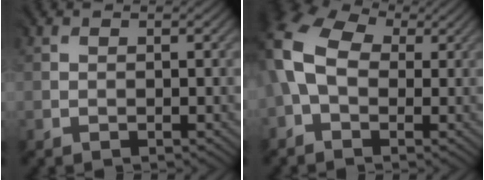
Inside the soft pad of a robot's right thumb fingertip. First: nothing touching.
{"total": 11.3, "force": [0.5, 7.7, 8.2], "torque": [-0.208, 0.002, 0.005]}